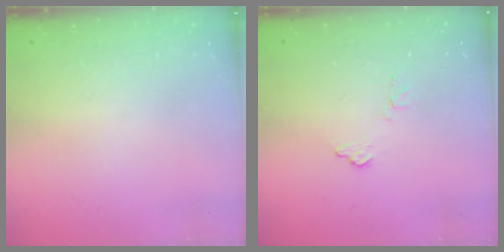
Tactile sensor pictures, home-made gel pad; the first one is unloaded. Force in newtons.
{"total": 6.9, "press": 6.9, "slide": 0.6}